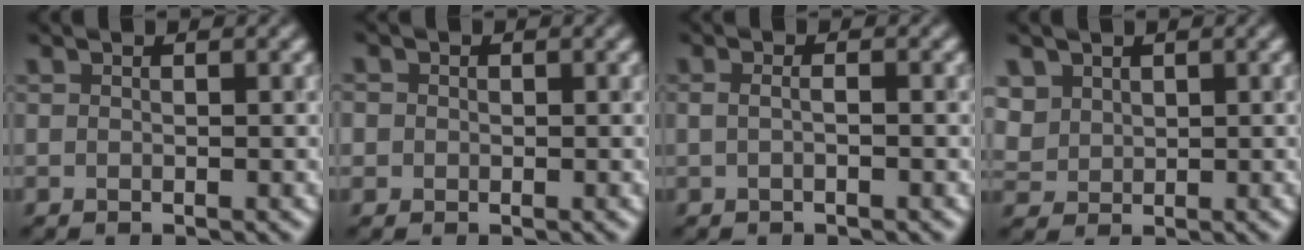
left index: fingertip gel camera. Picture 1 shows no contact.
{"total": 1.2, "force": [-0.5, -0.2, -1.1], "torque": [0.007, 0.001, 0.010]}
{"total": 0.6, "force": [-0.5, -0.2, 0.2], "torque": [-0.010, -0.007, -0.003]}
{"total": 1.0, "force": [0.6, 0.6, -0.6], "torque": [-0.015, -0.003, 0.045]}